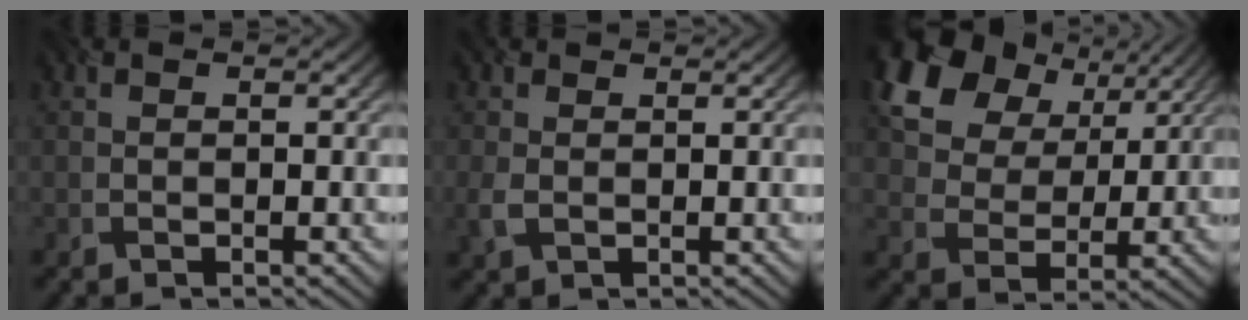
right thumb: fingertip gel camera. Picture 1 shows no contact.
{"total": 2.1, "force": [-0.2, 1.7, 1.2], "torque": [-0.041, -0.010, -0.007]}
{"total": 15.0, "force": [8.2, 9.8, 8.0], "torque": [-0.206, 0.039, 0.145]}